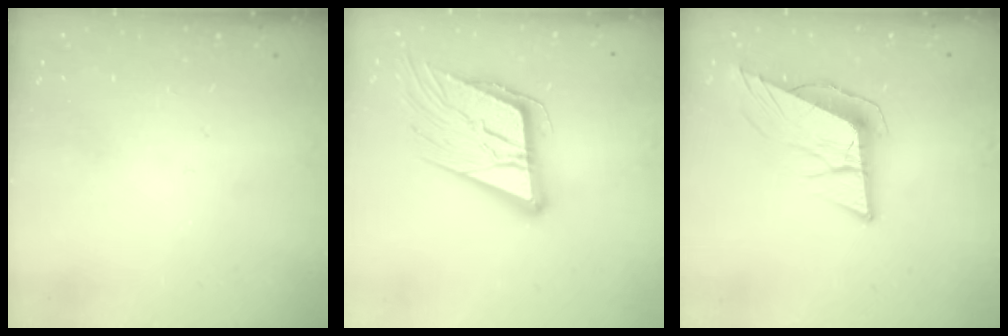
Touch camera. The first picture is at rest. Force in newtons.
{"total": 19.0, "press": 18.5, "slide": 4.3}
{"total": 11.2, "press": 10.6, "slide": 3.7}